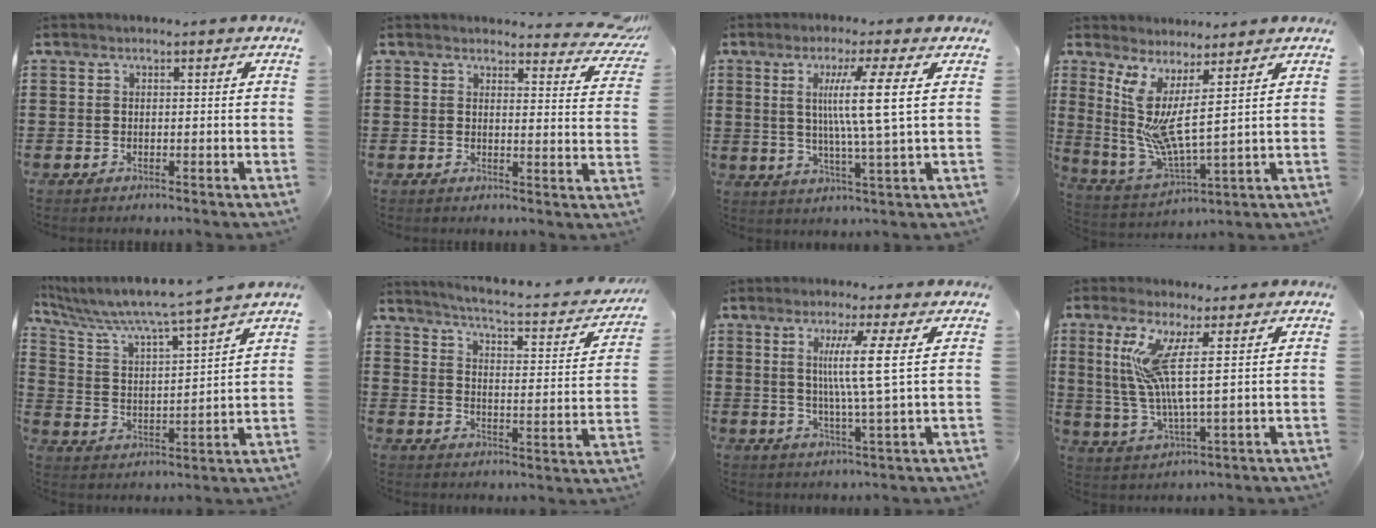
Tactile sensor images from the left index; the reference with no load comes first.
{"total": 3.8, "force": [3.5, 0.9, 1.1], "torque": [-0.018, -0.018, 0.062]}
{"total": 9.2, "force": [2.1, -0.5, 8.9], "torque": [-0.172, 0.001, 0.026]}
{"total": 6.3, "force": [2.6, 0.7, 5.6], "torque": [-0.127, -0.044, 0.046]}
{"total": 6.2, "force": [5.5, -0.3, 2.9], "torque": [-0.082, -0.042, 0.085]}
{"total": 3.3, "force": [2.8, -0.4, 1.8], "torque": [-0.054, -0.032, 0.035]}
{"total": 7.9, "force": [2.0, -0.9, 7.5], "torque": [-0.148, -0.004, 0.024]}
{"total": 10.1, "force": [3.4, 1.3, 9.4], "torque": [-0.209, -0.010, 0.054]}